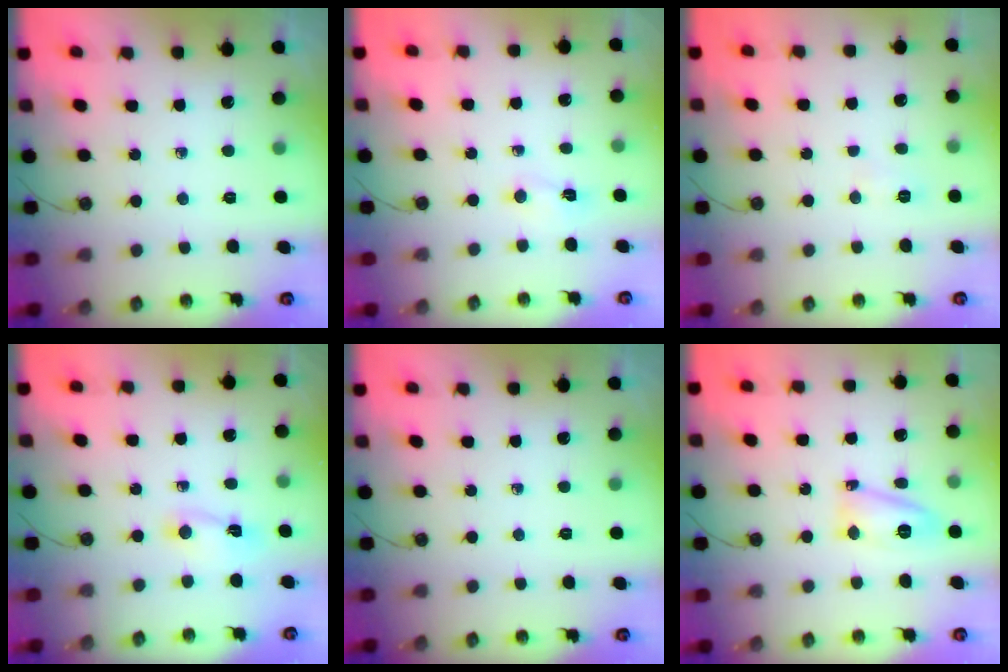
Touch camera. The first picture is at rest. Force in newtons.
{"total": 2.2, "press": 2.1, "slide": 0.7}
{"total": 5.3, "press": 5.2, "slide": 0.6}
{"total": 2.1, "press": 2.1, "slide": 0.3}
{"total": 0.0}
{"total": 11.4, "press": 11.3, "slide": 1.0}